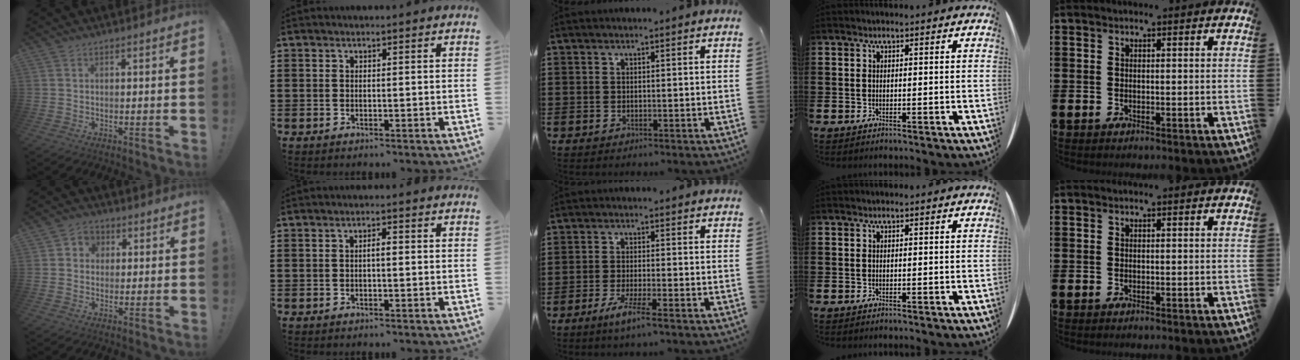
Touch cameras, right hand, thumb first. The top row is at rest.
{"thumb": {"total": 4.3, "force": [0.6, 4.0, 1.2], "torque": [-0.007, -0.001, 0.009]}, "index": {"total": 1.4, "force": [-0.2, 0.3, 1.3], "torque": [-0.025, 0.001, -0.003]}, "middle": {"total": 3.9, "force": [-2.4, -0.1, 3.1], "torque": [-0.064, -0.010, -0.046]}}